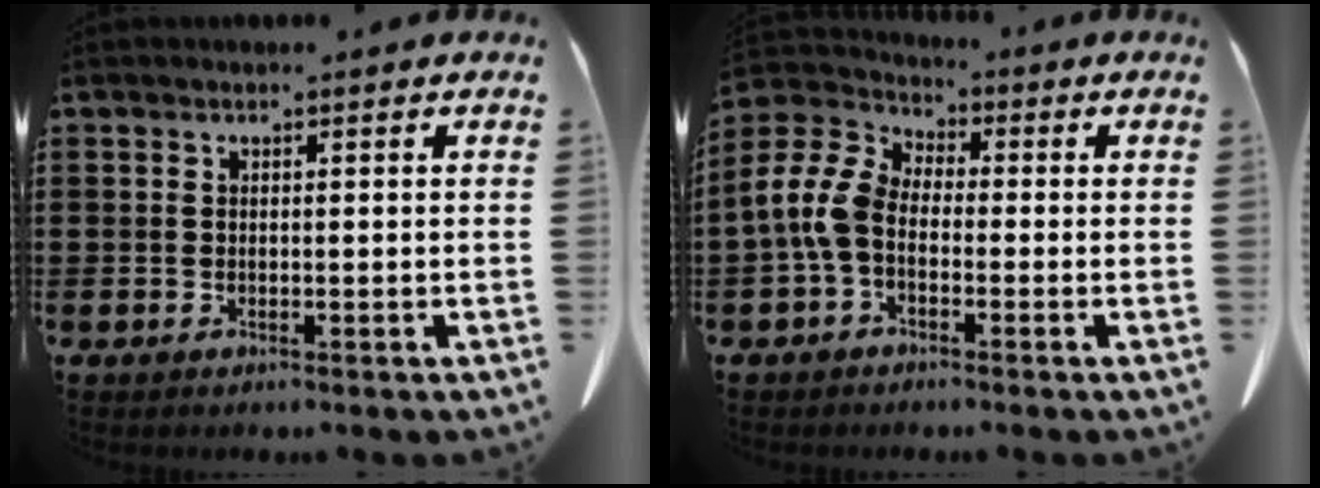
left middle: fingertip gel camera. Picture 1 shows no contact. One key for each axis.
{"total": 7.8, "fx": -1.9, "fy": 4.9, "fz": 5.7, "tx": -0.156, "ty": -0.008, "tz": -0.046}